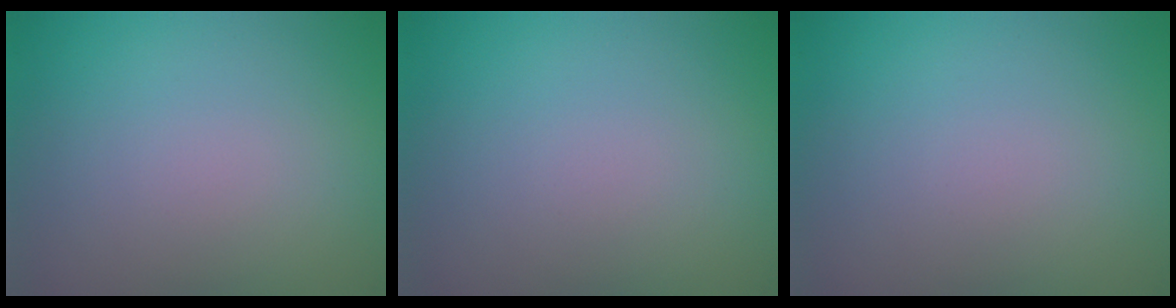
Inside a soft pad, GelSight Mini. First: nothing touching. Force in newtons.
{"total": 0.0}
{"total": 0.0}